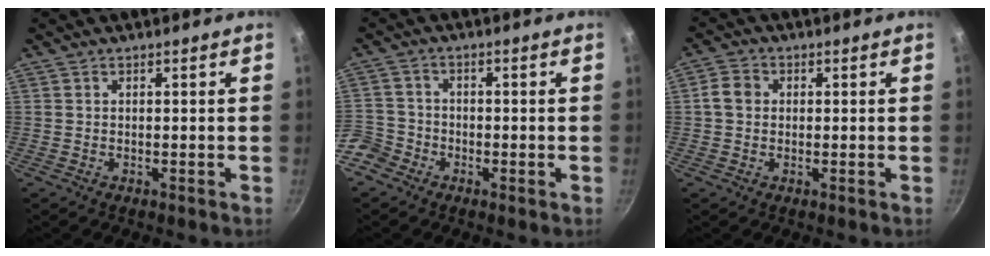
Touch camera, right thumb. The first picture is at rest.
{"total": 6.6, "force": [-3.7, 5.2, 1.8], "torque": [-0.027, 0.043, -0.079]}
{"total": 3.7, "force": [0.2, 3.1, 2.0], "torque": [-0.029, 0.006, -0.006]}